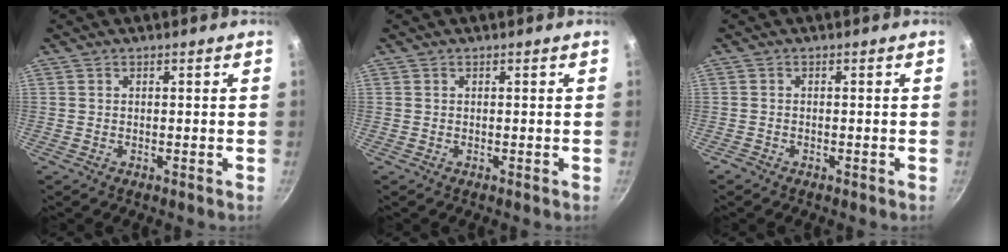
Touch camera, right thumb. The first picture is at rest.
{"total": 0.0}
{"total": 0.9, "force": [-0.8, 0.5, 0.2], "torque": [-0.011, 0.009, -0.015]}